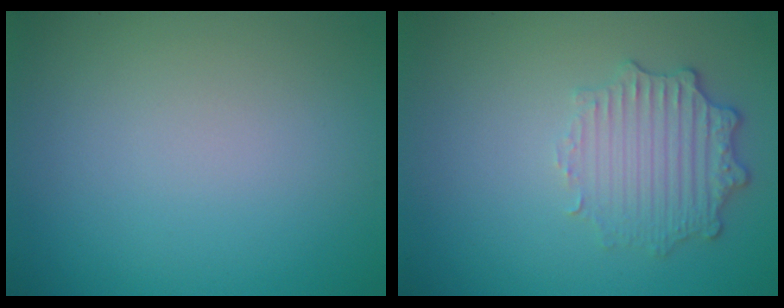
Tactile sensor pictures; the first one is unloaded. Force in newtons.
{"total": 3.5, "press": 2.9, "slide": 2.1}